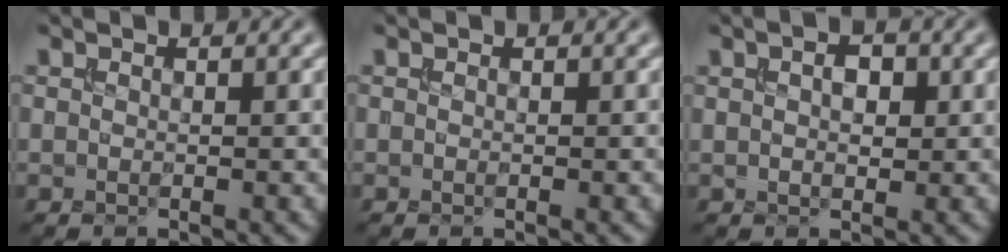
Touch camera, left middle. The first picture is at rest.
{"total": 0.0}
{"total": 2.4, "force": [0.7, 1.4, 1.8], "torque": [-0.028, 0.002, 0.012]}